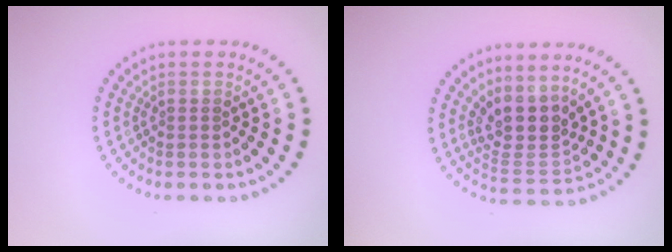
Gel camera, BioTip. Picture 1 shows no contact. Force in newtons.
{"total": 3.8, "press": 3.0, "slide": 2.4}